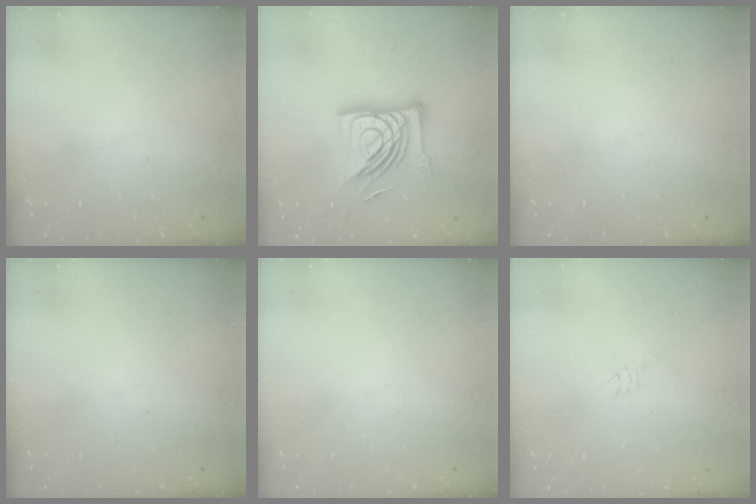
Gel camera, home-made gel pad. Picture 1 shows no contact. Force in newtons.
{"total": 16.8, "press": 16.7, "slide": 1.7}
{"total": 0.0}
{"total": 0.0}
{"total": 0.0}
{"total": 2.6, "press": 2.6, "slide": 0.2}